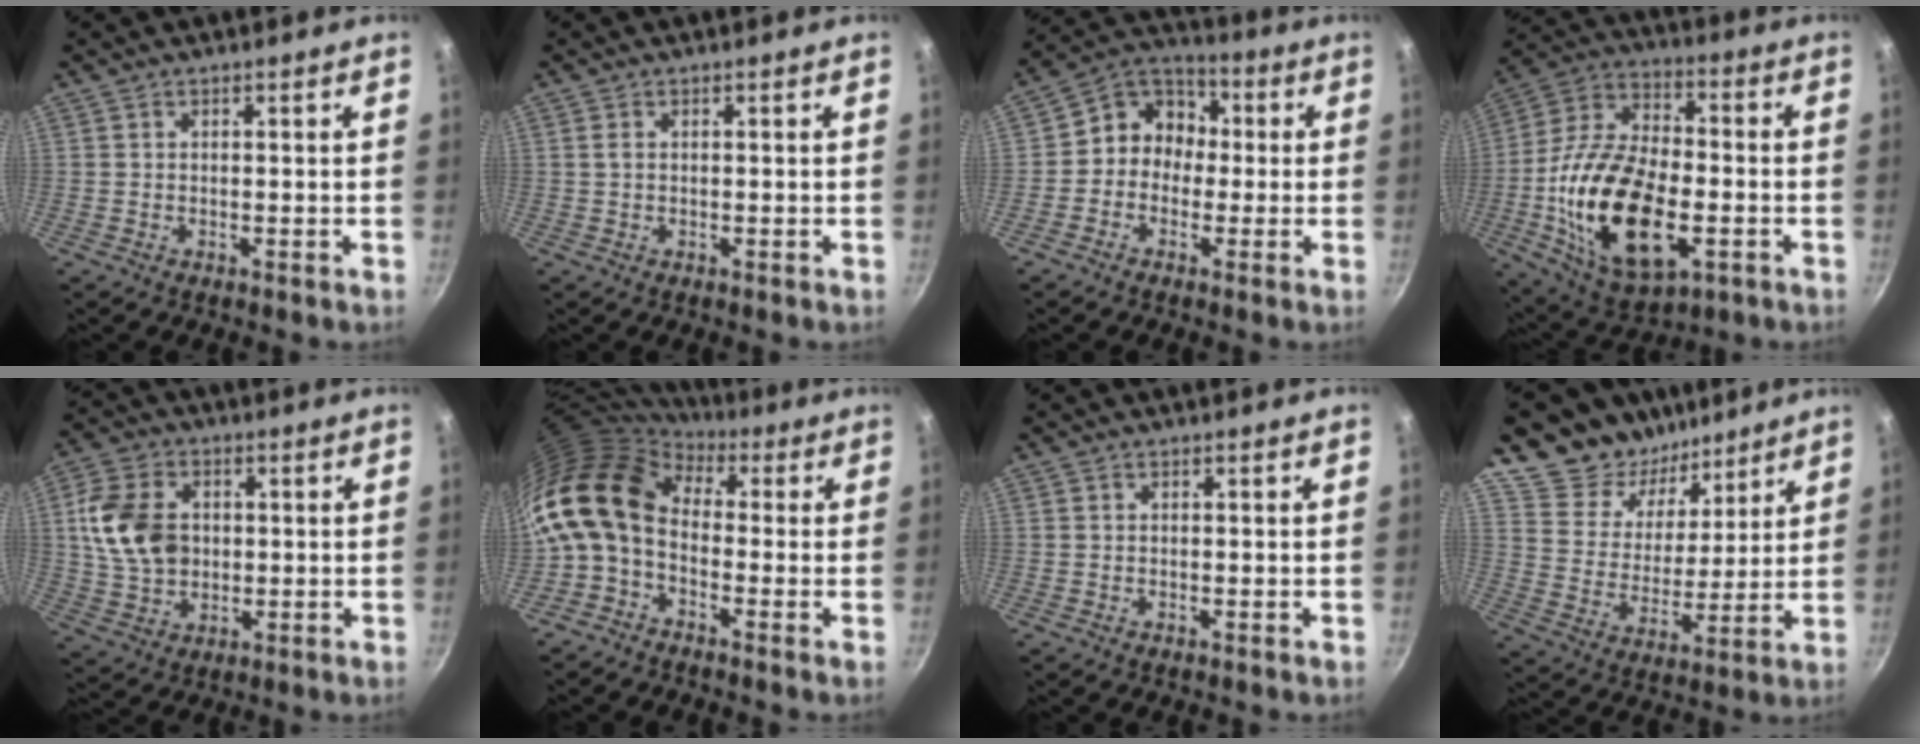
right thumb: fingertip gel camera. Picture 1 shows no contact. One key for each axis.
{"total": 1.0, "fx": 0.2, "fy": 0.7, "fz": 0.7, "tx": -0.013, "ty": 0.002, "tz": 0.002}
{"total": 9.1, "fx": -0.6, "fy": 8.0, "fz": 4.2, "tx": -0.024, "ty": 0.035, "tz": -0.036}
{"total": 24.9, "fx": -5.5, "fy": 13.4, "fz": 20.3, "tx": -0.378, "ty": 0.023, "tz": -0.097}
{"total": 12.9, "fx": 1.5, "fy": 9.6, "fz": 8.4, "tx": -0.143, "ty": 0.003, "tz": 0.029}
{"total": 13.2, "fx": 0.2, "fy": 9.0, "fz": 9.7, "tx": -0.178, "ty": 0.024, "tz": -0.020}
{"total": 0.0}
{"total": 16.4, "fx": 12.8, "fy": 9.5, "fz": 3.6, "tx": -0.023, "ty": -0.090, "tz": 0.218}